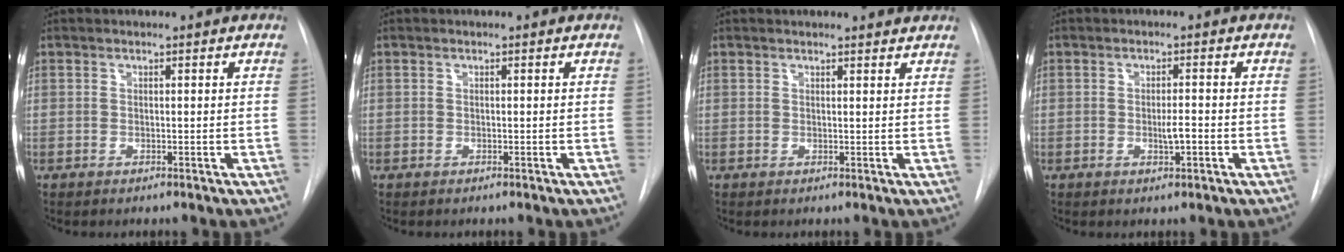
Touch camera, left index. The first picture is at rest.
{"total": 0.0}
{"total": 4.4, "force": [4.3, 0.6, 0.6], "torque": [-0.008, 0.008, 0.039]}
{"total": 2.2, "force": [-0.6, 0.4, 2.1], "torque": [-0.039, -0.001, -0.008]}